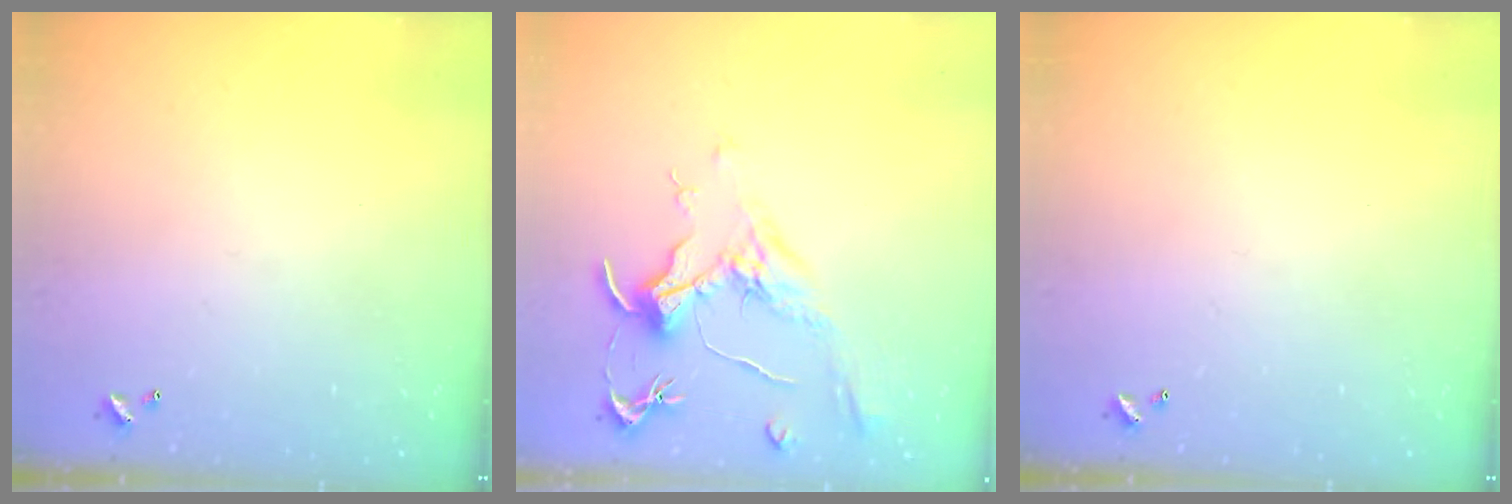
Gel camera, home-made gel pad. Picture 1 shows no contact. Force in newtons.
{"total": 2.1, "press": 2.0, "slide": 0.8}
{"total": 0.0}